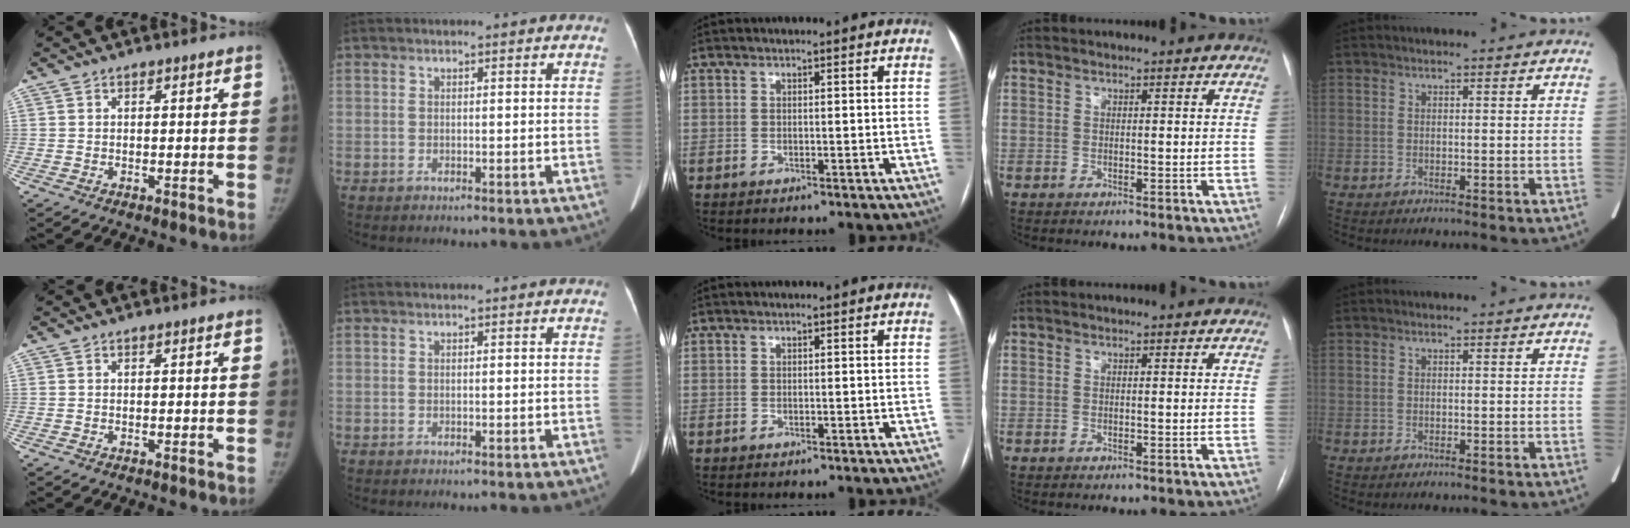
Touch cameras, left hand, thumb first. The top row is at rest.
{}